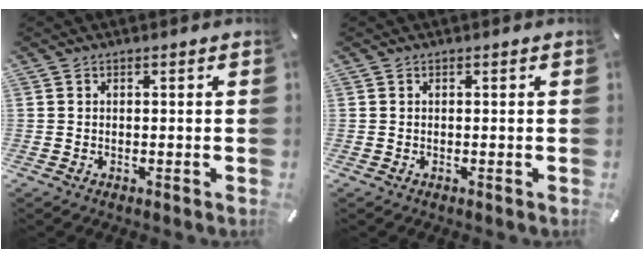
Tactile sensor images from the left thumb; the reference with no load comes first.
{"total": 0.0}